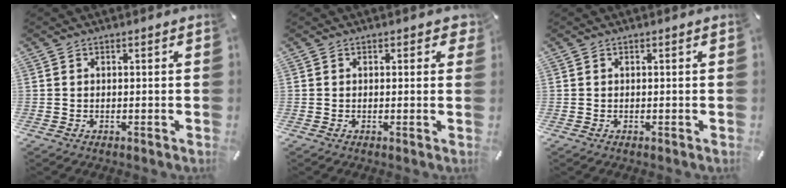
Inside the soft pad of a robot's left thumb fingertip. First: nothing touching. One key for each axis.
{"total": 1.2, "fx": 0.4, "fy": 0.8, "fz": 0.8, "tx": 0.000, "ty": -0.002, "tz": 0.002}
{"total": 0.0}